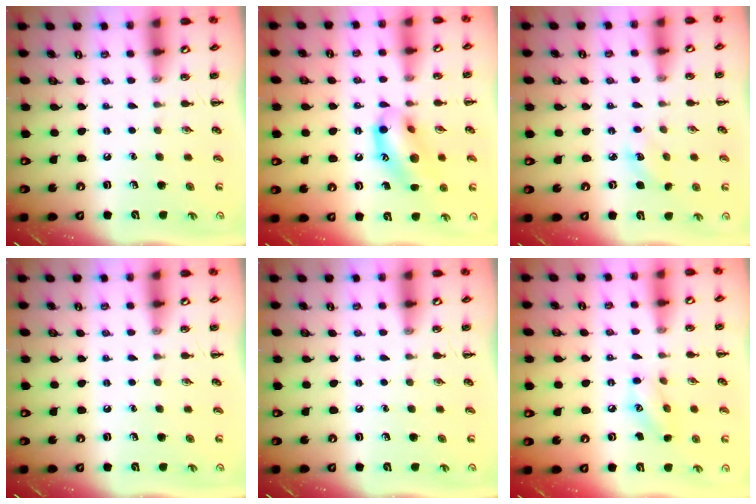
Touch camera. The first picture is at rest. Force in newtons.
{"total": 14.8, "press": 14.6, "slide": 2.3}
{"total": 3.9, "press": 3.8, "slide": 1.0}
{"total": 0.0}
{"total": 0.0}
{"total": 8.2, "press": 8.2, "slide": 0.7}